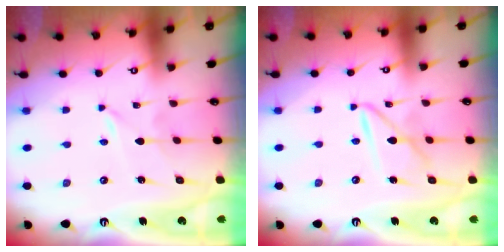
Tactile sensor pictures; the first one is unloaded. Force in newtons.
{"total": 9.1, "press": 9.1, "slide": 0.8}